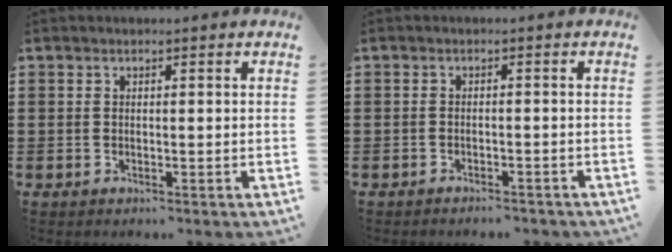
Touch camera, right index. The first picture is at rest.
{"total": 1.4, "force": [-1.3, 0.1, 0.2], "torque": [-0.010, 0.002, -0.028]}